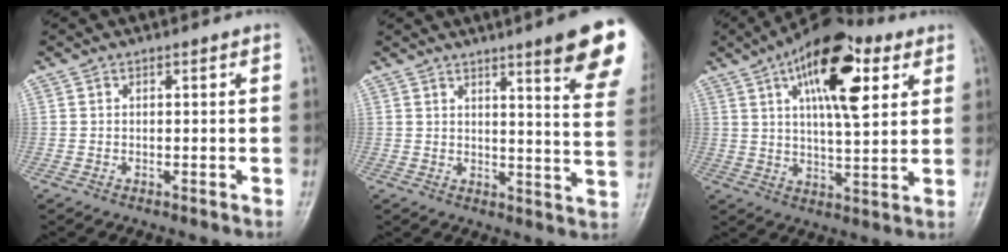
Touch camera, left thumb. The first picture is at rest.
{"total": 14.9, "force": [9.2, 1.5, 11.7], "torque": [-0.120, -0.047, 0.102]}
{"total": 17.3, "force": [7.2, 6.9, 14.1], "torque": [-0.196, -0.010, 0.108]}